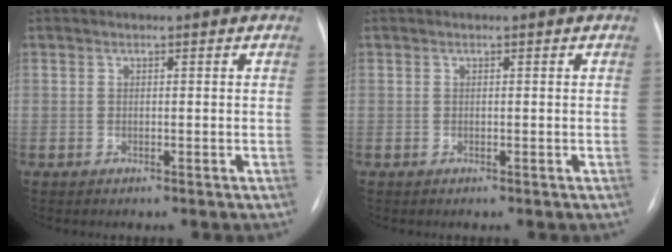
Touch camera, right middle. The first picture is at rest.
{"total": 0.0}